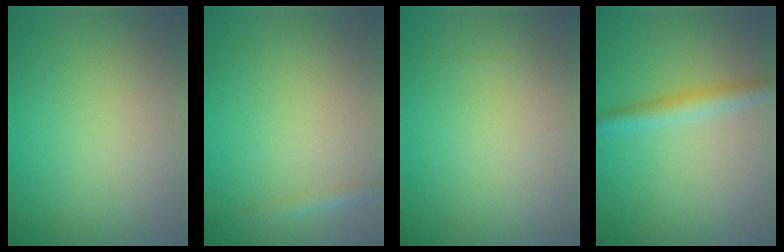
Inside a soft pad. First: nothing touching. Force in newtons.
{"total": 1.3, "press": 1.3, "slide": 0.1}
{"total": 0.0}
{"total": 2.7, "press": 2.7, "slide": 0.0}